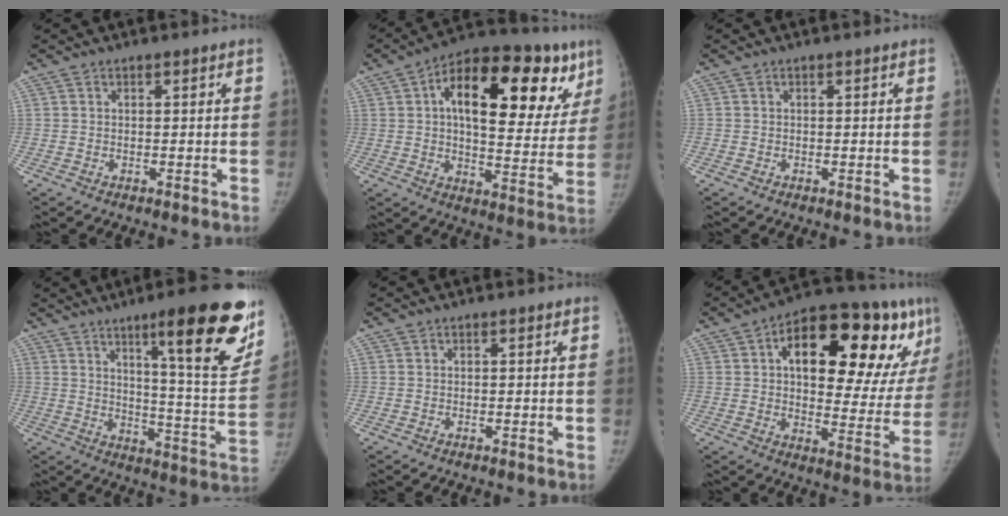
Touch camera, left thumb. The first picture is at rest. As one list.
[{"total": 26.5, "force": [10.3, 12.4, 21.0], "torque": [-0.259, 0.015, 0.146]}, {"total": 0.0}, {"total": 23.4, "force": [13.0, 4.0, 19.1], "torque": [-0.224, -0.062, 0.186]}, {"total": 0.0}, {"total": 28.2, "force": [11.2, 12.5, 22.7], "torque": [-0.273, 0.013, 0.160]}]